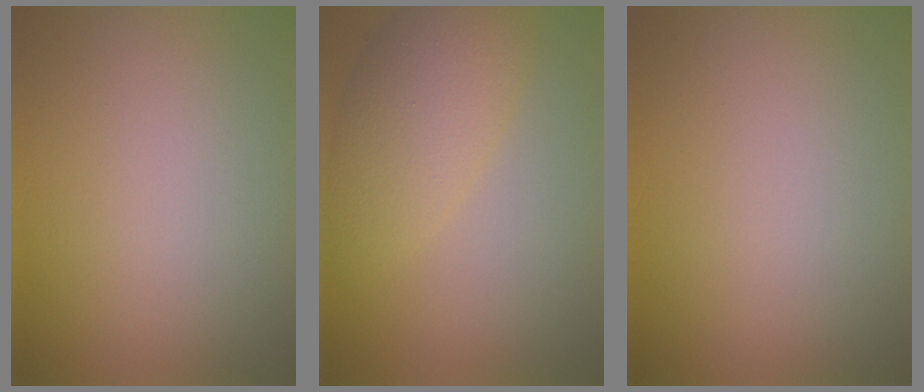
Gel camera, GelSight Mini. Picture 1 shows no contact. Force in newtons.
{"total": 4.6, "press": 4.6, "slide": 0.3}
{"total": 0.0}